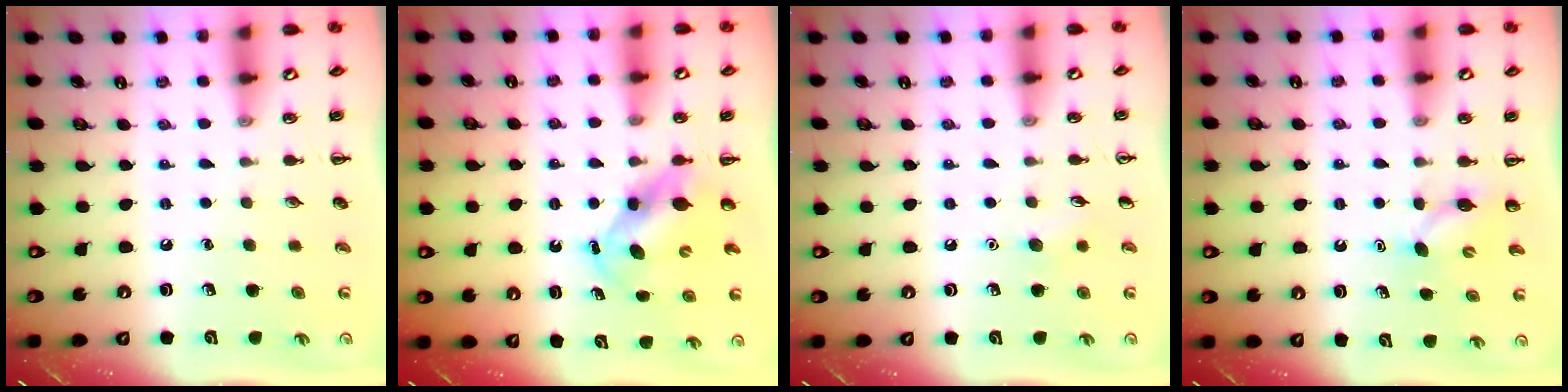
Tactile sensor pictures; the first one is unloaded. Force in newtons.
{"total": 5.5, "press": 5.4, "slide": 0.9}
{"total": 4.4, "press": 4.2, "slide": 1.4}
{"total": 3.7, "press": 3.6, "slide": 0.9}